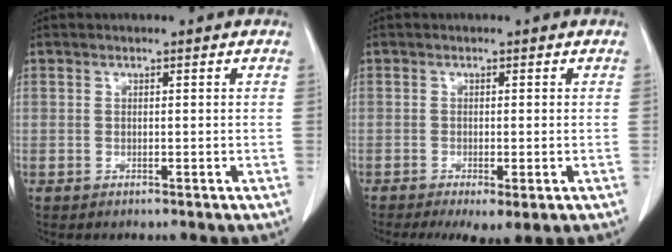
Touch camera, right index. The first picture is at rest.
{"total": 5.3, "force": [-3.1, 1.4, 4.1], "torque": [-0.062, -0.019, -0.048]}